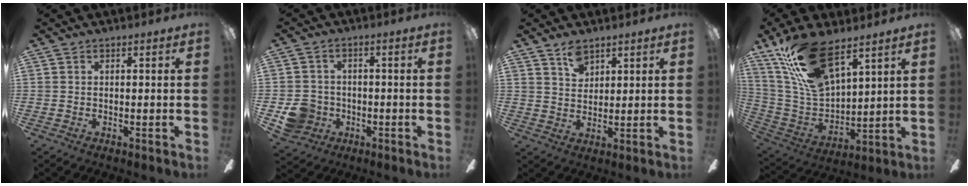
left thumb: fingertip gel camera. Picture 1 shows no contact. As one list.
[{"total": 7.0, "force": [-2.2, 6.3, 2.1], "torque": [-0.051, 0.019, -0.038]}, {"total": 5.4, "force": [4.0, 3.0, 2.1], "torque": [-0.027, -0.016, 0.072]}, {"total": 18.6, "force": [13.1, 7.2, 11.2], "torque": [-0.232, -0.067, 0.236]}]